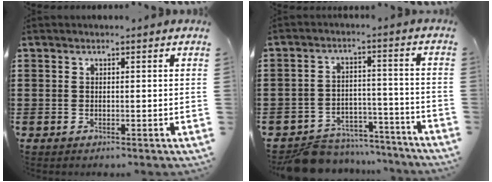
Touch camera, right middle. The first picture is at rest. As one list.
[{"total": 7.9, "force": [-7.6, 1.9, 1.1], "torque": [-0.011, 0.030, -0.146]}]